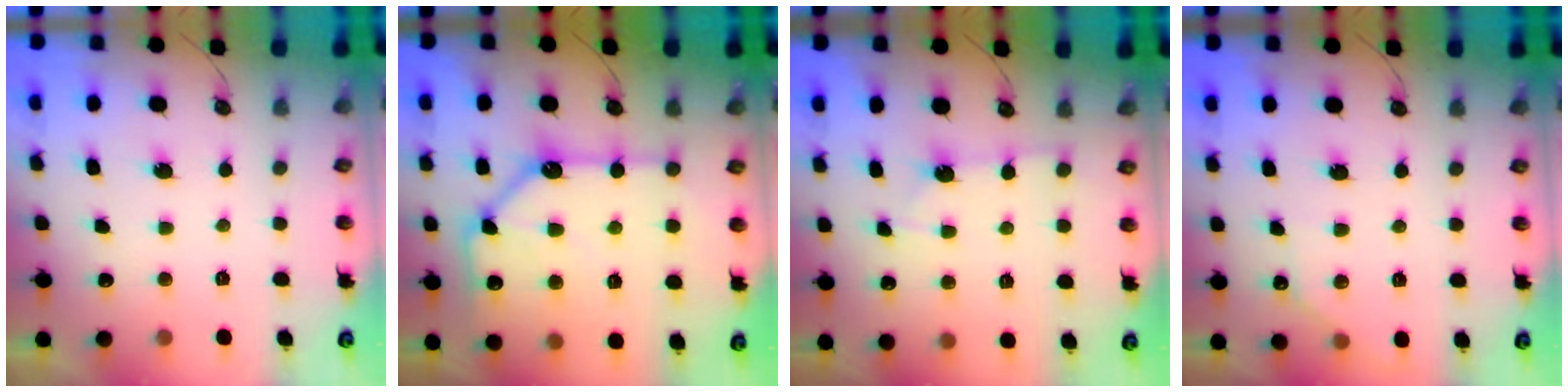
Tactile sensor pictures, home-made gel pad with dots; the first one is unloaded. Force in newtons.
{"total": 16.5, "press": 16.4, "slide": 1.9}
{"total": 7.1, "press": 7.1, "slide": 0.8}
{"total": 5.6, "press": 5.6, "slide": 0.3}